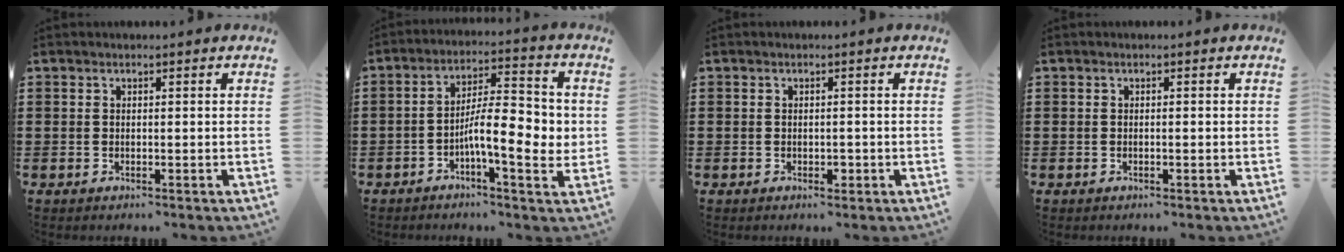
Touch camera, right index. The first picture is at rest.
{"total": 9.7, "force": [-1.4, 3.1, 9.1], "torque": [-0.142, 0.000, -0.026]}
{"total": 1.2, "force": [-0.4, 0.6, 1.0], "torque": [-0.018, -0.001, -0.006]}
{"total": 0.0}